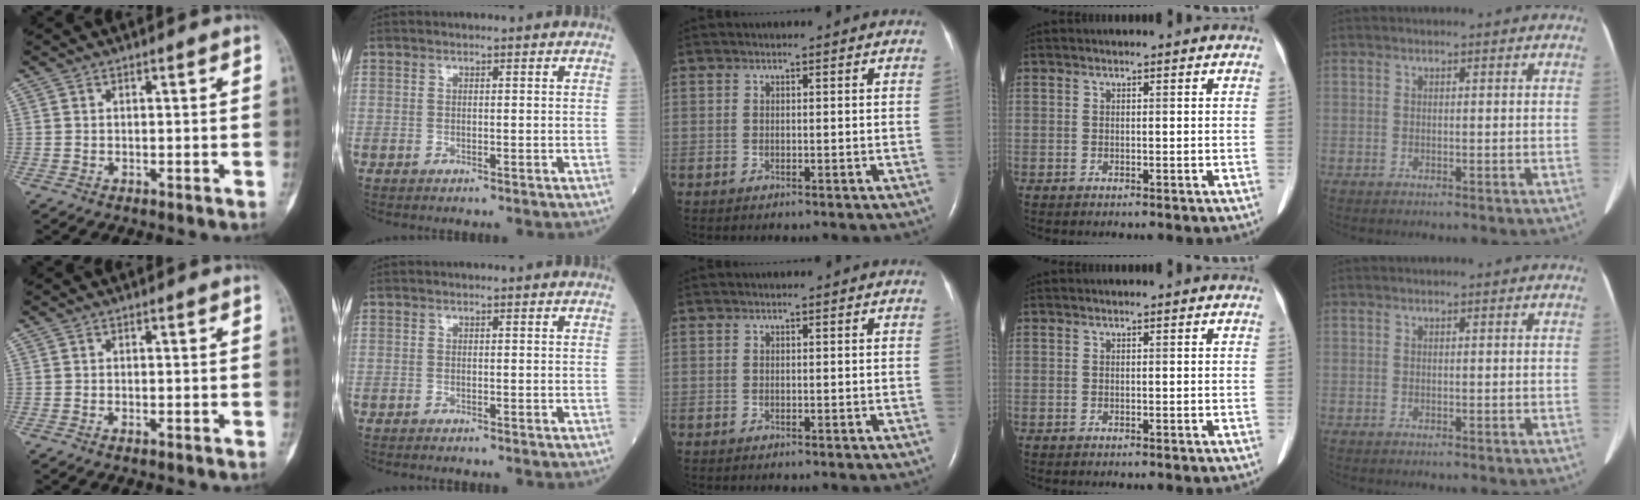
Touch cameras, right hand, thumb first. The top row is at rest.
{"thumb": {"total": 0.6, "force": [-0.3, 0.1, 0.5], "torque": [-0.010, 0.001, -0.006]}, "index": {"total": 0.6, "force": [-0.5, 0.1, 0.3], "torque": [-0.006, -0.001, -0.007]}}